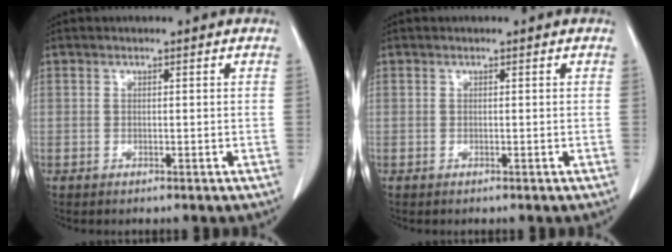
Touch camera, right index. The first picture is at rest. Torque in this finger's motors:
{"motor_torque": [-0.02, 0.00, 0.02, 0.00]}